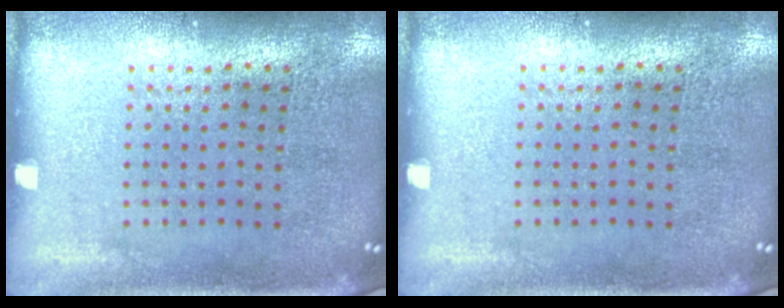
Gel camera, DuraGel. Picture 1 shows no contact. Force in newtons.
{"total": 0.0}